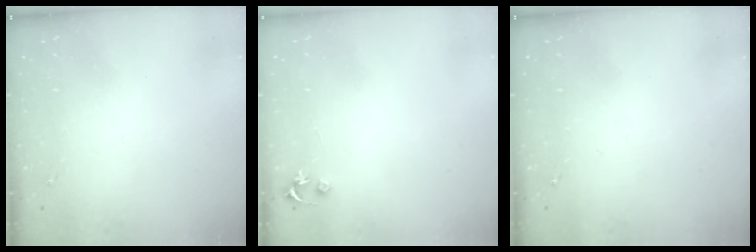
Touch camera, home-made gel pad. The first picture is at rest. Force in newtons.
{"total": 3.5, "press": 3.5, "slide": 0.3}
{"total": 0.0}